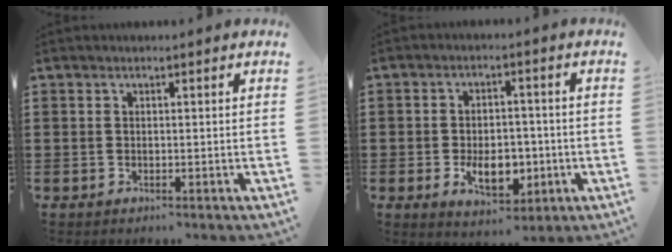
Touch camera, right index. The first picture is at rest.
{"total": 7.0, "force": [-2.0, 4.3, 5.1], "torque": [-0.071, -0.004, -0.038]}